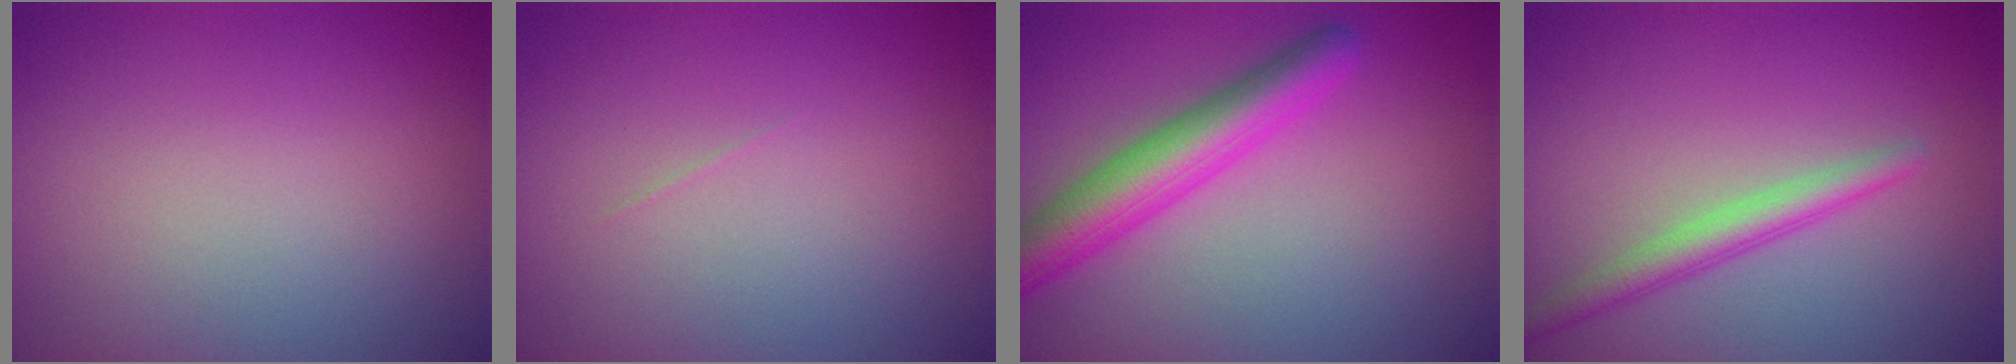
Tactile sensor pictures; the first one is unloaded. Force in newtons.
{"total": 0.0}
{"total": 5.0, "press": 5.0, "slide": 0.2}
{"total": 2.5, "press": 2.5, "slide": 0.1}